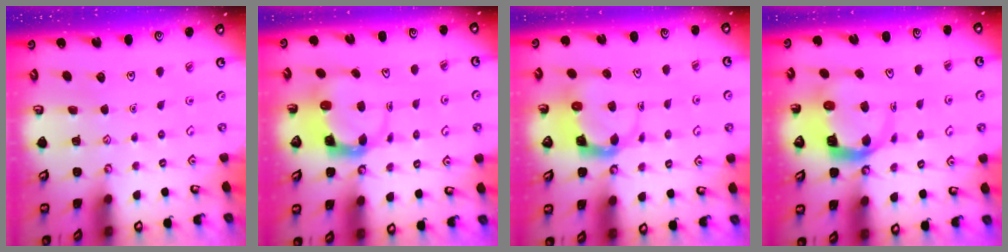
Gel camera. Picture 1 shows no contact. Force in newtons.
{"total": 3.6, "press": 3.6, "slide": 0.5}
{"total": 3.8, "press": 3.7, "slide": 0.7}
{"total": 7.5, "press": 7.4, "slide": 1.0}